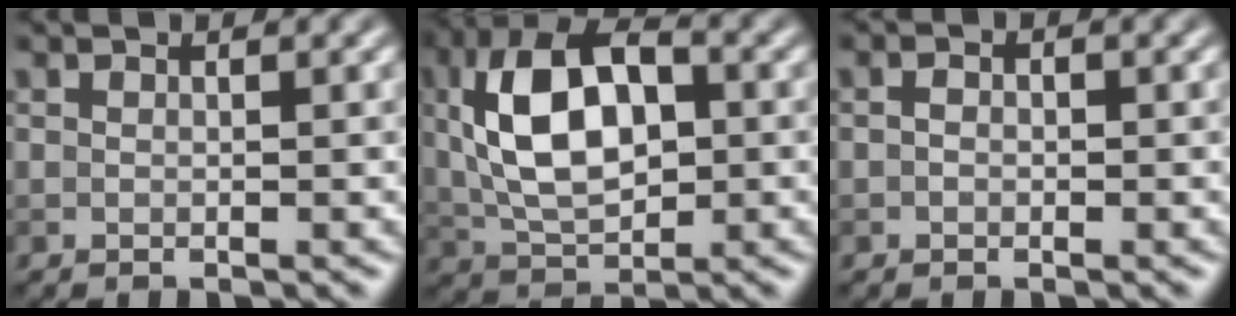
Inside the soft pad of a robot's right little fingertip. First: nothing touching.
{"total": 9.9, "force": [0.9, 5.4, 8.3], "torque": [-0.158, 0.017, 0.010]}
{"total": 1.2, "force": [0.0, 0.9, 0.7], "torque": [-0.009, 0.000, -0.010]}